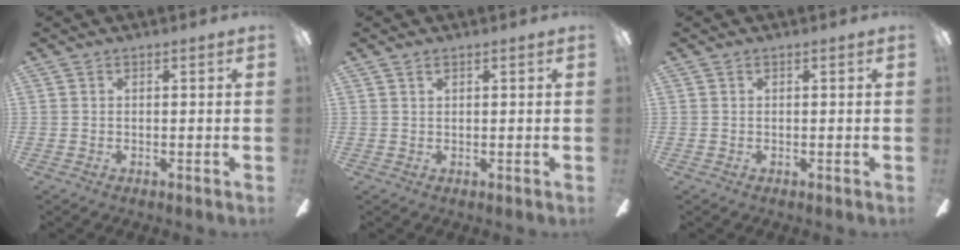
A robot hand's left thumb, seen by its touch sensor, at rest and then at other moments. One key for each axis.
{"total": 1.0, "fx": 0.6, "fy": 0.5, "fz": 0.6, "tx": -0.014, "ty": 0.003, "tz": 0.010}
{"total": 0.0}